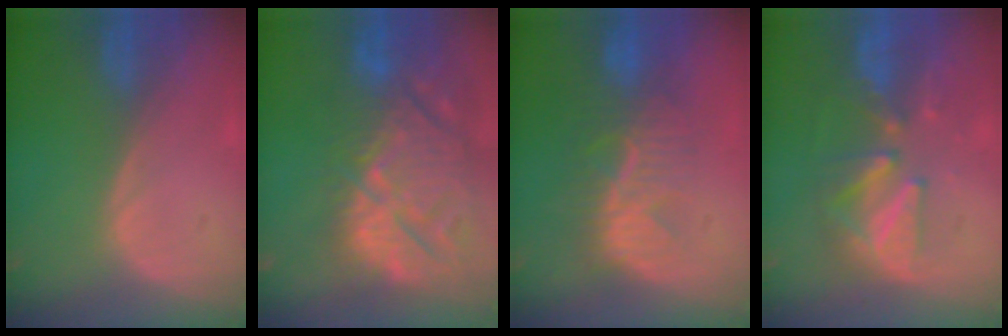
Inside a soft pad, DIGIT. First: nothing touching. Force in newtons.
{"total": 15.3, "press": 13.1, "slide": 7.9}
{"total": 8.6, "press": 8.1, "slide": 3.0}
{"total": 8.3, "press": 8.1, "slide": 2.0}